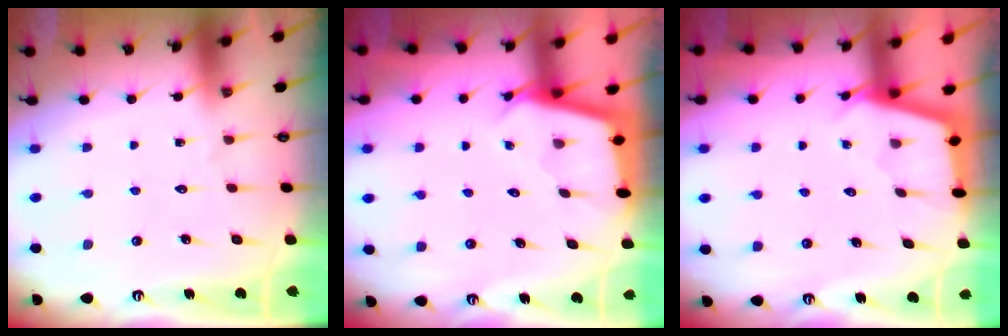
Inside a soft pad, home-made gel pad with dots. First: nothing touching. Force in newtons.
{"total": 2.4, "press": 2.4, "slide": 0.1}
{"total": 2.5, "press": 2.5, "slide": 0.1}